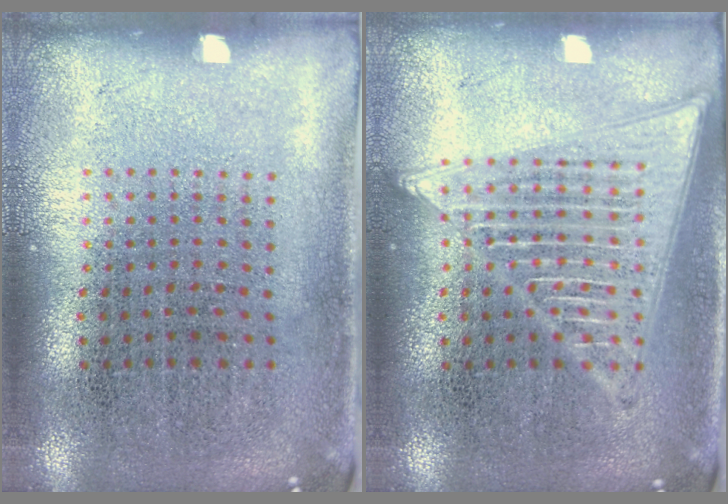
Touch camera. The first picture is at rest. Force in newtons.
{"total": 3.2, "press": 3.2, "slide": 0.4}